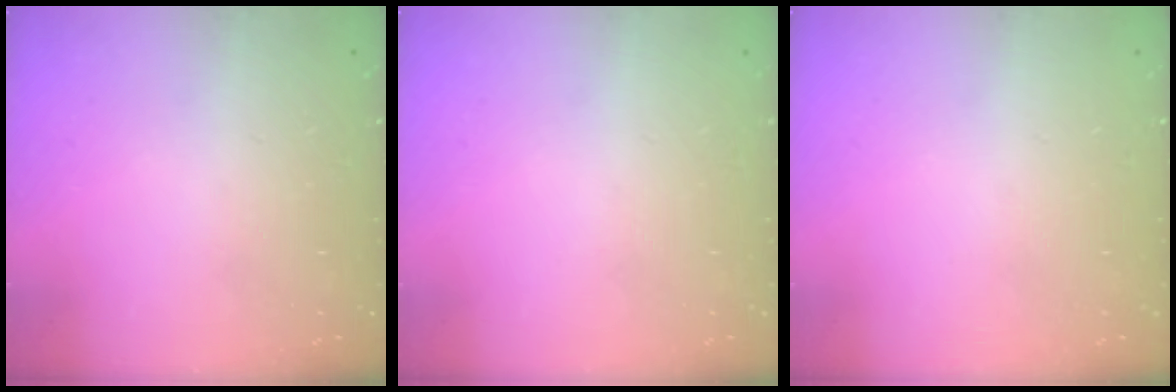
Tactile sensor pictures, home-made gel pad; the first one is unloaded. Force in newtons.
{"total": 0.0}
{"total": 0.0}